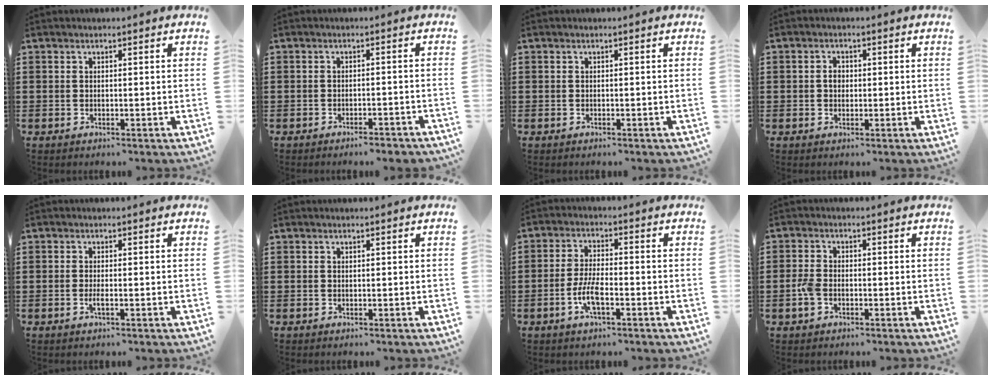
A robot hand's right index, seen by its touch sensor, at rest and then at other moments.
{"total": 2.0, "force": [-1.9, -0.1, 0.6], "torque": [-0.014, -0.002, -0.037]}
{"total": 0.0}
{"total": 1.8, "force": [0.0, 1.3, 1.2], "torque": [-0.024, 0.007, 0.000]}
{"total": 1.3, "force": [-0.5, 0.2, 1.1], "torque": [-0.029, -0.005, -0.010]}
{"total": 0.0}
{"total": 5.1, "force": [-1.9, 1.5, 4.4], "torque": [-0.101, -0.003, -0.043]}
{"total": 2.6, "force": [-0.9, 1.5, 1.9], "torque": [-0.058, -0.007, -0.022]}